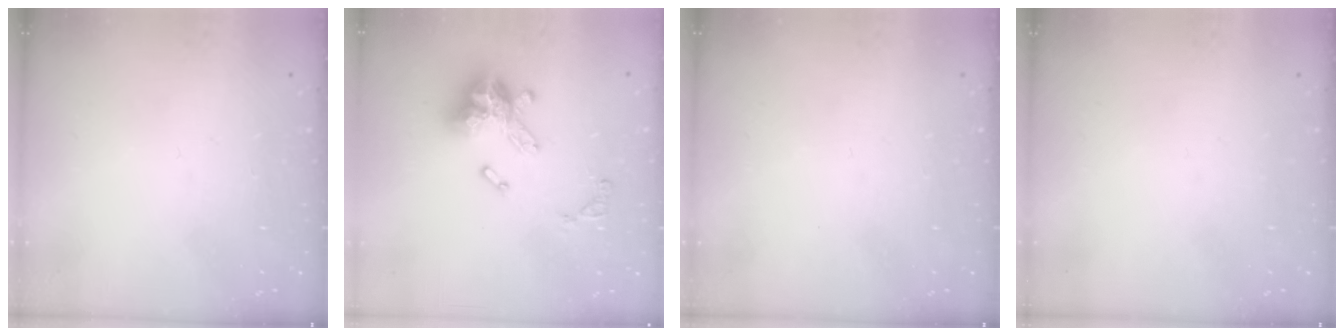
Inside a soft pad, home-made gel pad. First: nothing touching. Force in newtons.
{"total": 15.2, "press": 15.1, "slide": 1.7}
{"total": 0.0}
{"total": 0.0}